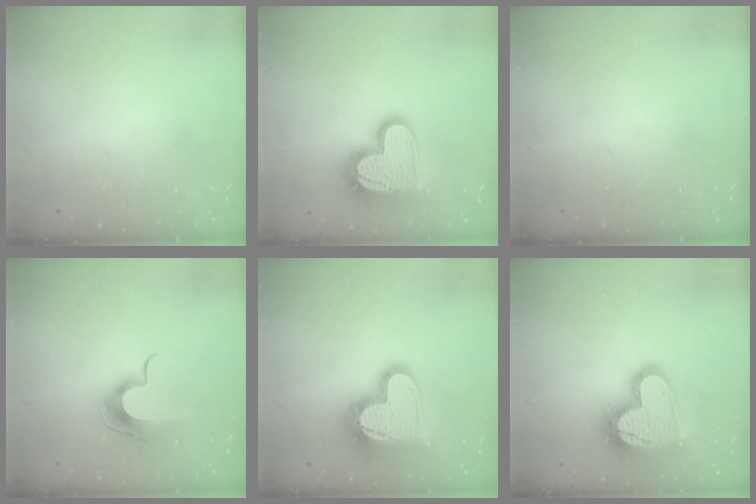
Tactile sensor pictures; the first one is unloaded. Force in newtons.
{"total": 17.2, "press": 17.2, "slide": 1.2}
{"total": 0.0}
{"total": 9.9, "press": 9.9, "slide": 0.1}
{"total": 17.1, "press": 17.0, "slide": 1.4}
{"total": 19.6, "press": 19.6, "slide": 1.8}